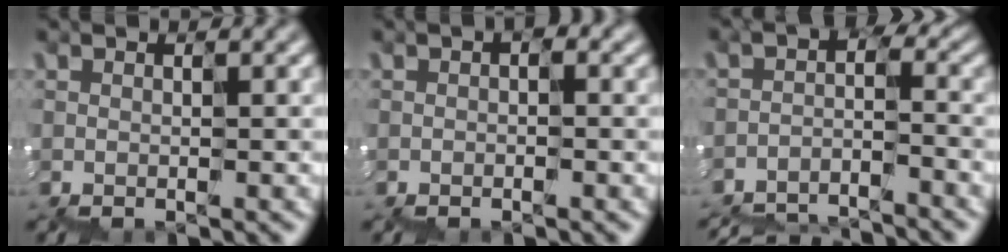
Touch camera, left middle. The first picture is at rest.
{"total": 0.6, "force": [-0.1, 0.2, 0.5], "torque": [-0.010, -0.002, 0.001]}
{"total": 6.1, "force": [-5.9, 1.2, 0.9], "torque": [-0.034, -0.008, -0.094]}